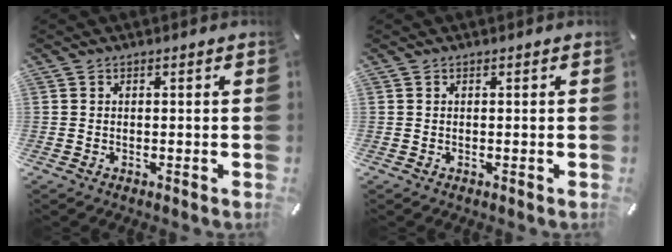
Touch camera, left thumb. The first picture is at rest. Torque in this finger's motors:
{"motor_torque": [0.00, 0.00, 0.00, 0.00, 0.00]}